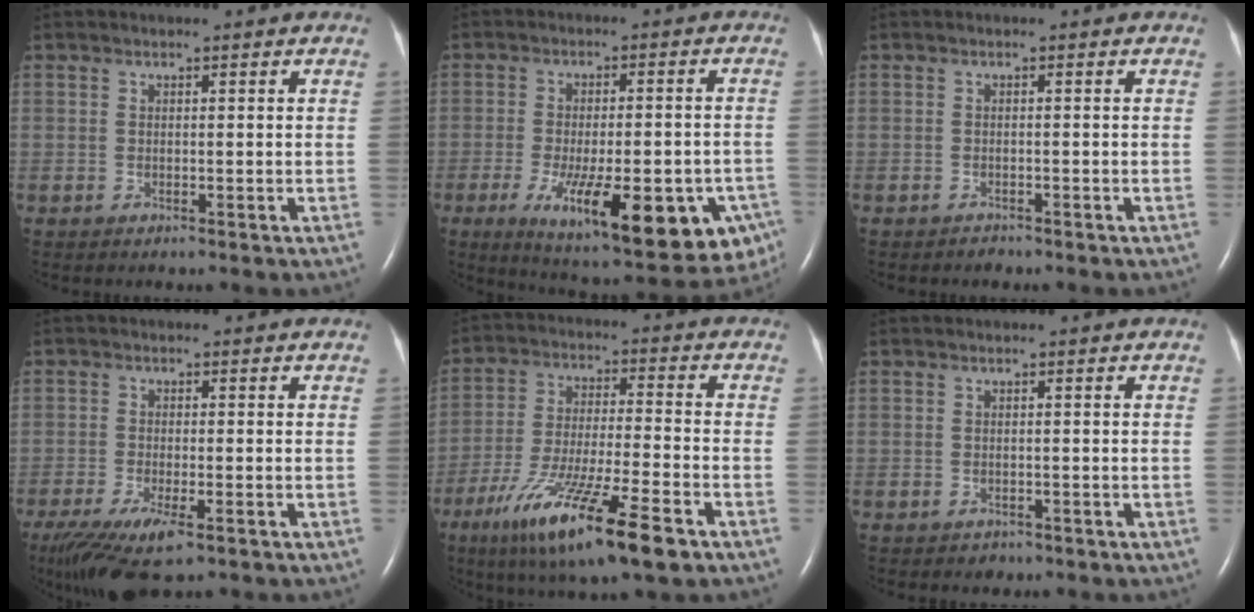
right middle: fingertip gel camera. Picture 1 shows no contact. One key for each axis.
{"total": 22.0, "fx": -10.1, "fy": 6.5, "fz": 18.5, "tx": -0.200, "ty": -0.021, "tz": -0.129}
{"total": 0.7, "fx": -0.6, "fy": 0.2, "fz": -0.1, "tx": -0.002, "ty": -0.001, "tz": -0.011}
{"total": 9.3, "fx": -6.0, "fy": 2.3, "fz": 6.8, "tx": -0.123, "ty": -0.024, "tz": -0.100}
{"total": 16.6, "fx": -9.6, "fy": 1.6, "fz": 13.4, "tx": -0.248, "ty": -0.040, "tz": -0.165}
{"total": 1.0, "fx": -0.7, "fy": 0.7, "fz": -0.1, "tx": -0.003, "ty": 0.002, "tz": -0.011}